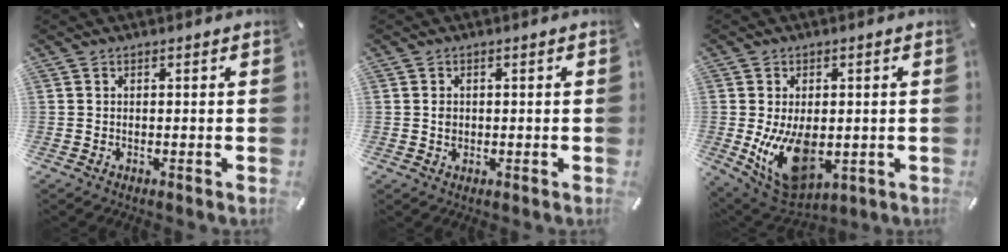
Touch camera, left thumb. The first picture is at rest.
{"total": 1.7, "force": [0.0, 1.4, 1.0], "torque": [-0.013, 0.001, -0.003]}
{"total": 13.7, "force": [-1.8, 8.5, 10.5], "torque": [-0.196, -0.013, -0.024]}